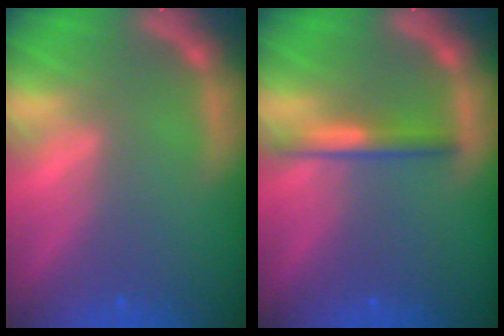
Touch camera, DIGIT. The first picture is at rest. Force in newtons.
{"total": 2.4}